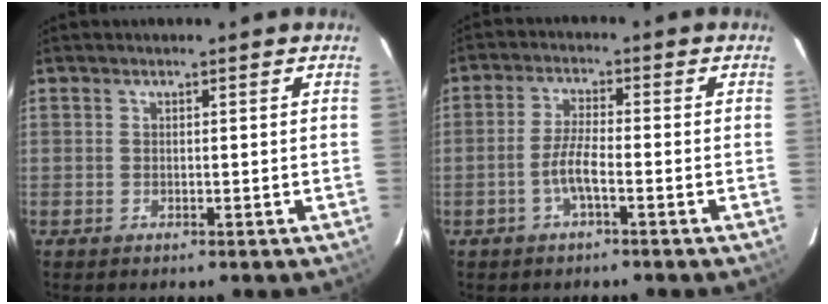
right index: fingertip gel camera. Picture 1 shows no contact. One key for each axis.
{"total": 4.2, "fx": -1.9, "fy": 0.4, "fz": 3.7, "tx": -0.080, "ty": 0.006, "tz": -0.038}